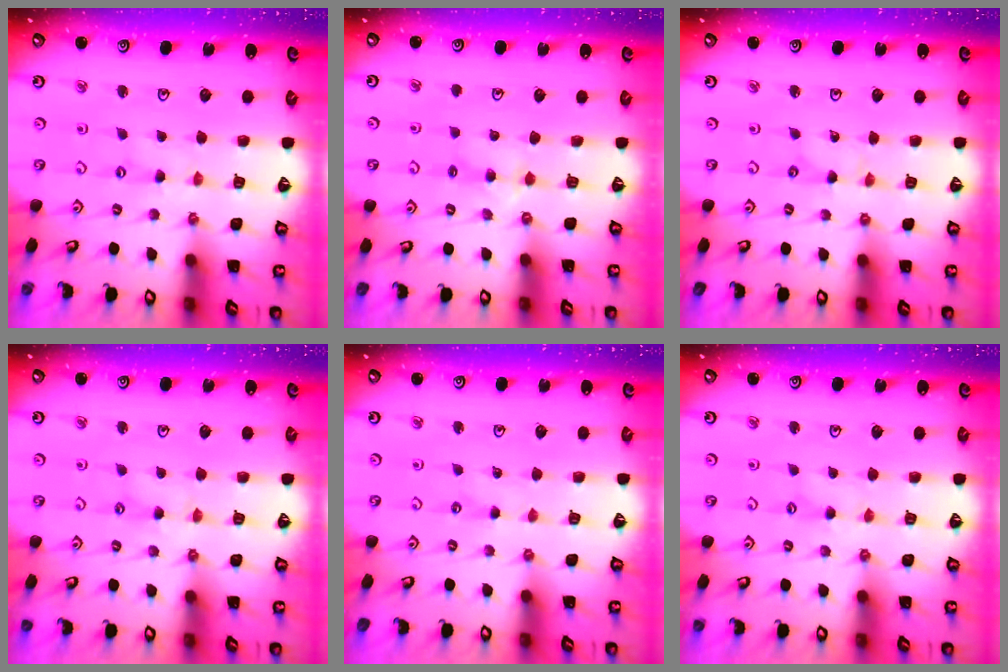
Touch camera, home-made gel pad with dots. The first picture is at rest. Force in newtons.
{"total": 3.5, "press": 3.5, "slide": 0.4}
{"total": 0.0}
{"total": 3.6, "press": 3.6, "slide": 0.5}
{"total": 0.0}
{"total": 1.3, "press": 1.3, "slide": 0.3}